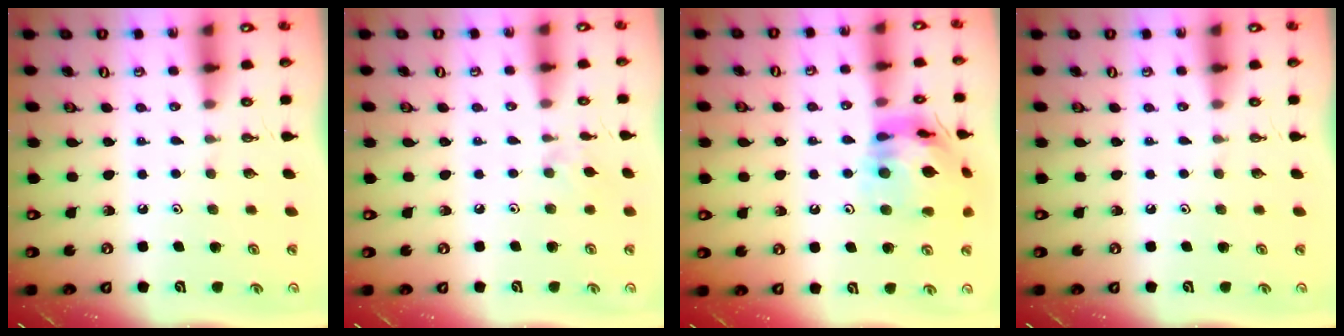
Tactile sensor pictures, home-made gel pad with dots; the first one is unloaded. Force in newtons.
{"total": 4.1, "press": 4.0, "slide": 0.6}
{"total": 18.3, "press": 18.2, "slide": 1.9}
{"total": 0.0}